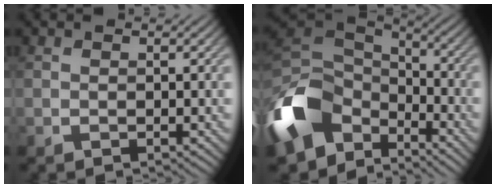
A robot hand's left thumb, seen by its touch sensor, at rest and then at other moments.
{"total": 14.4, "force": [-6.5, 9.9, 8.2], "torque": [-0.239, -0.024, -0.122]}